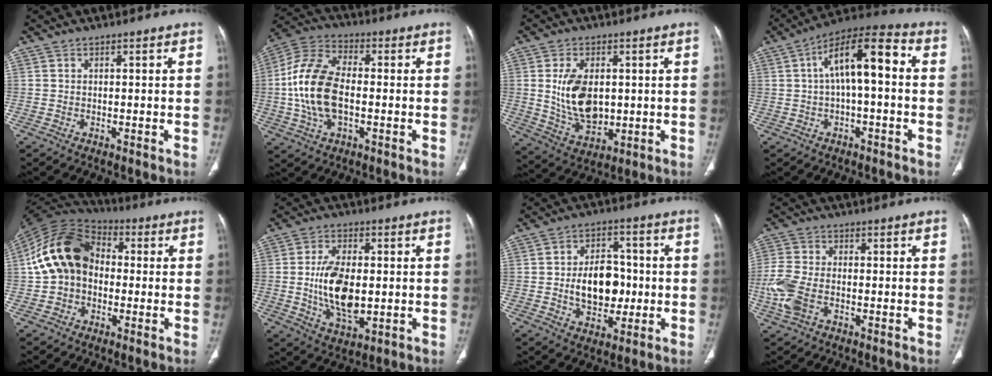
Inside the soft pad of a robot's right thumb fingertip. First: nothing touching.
{"total": 15.1, "force": [-1.2, 8.3, 12.6], "torque": [-0.263, 0.021, -0.026]}
{"total": 11.7, "force": [1.0, 7.3, 9.1], "torque": [-0.148, -0.014, 0.033]}
{"total": 12.5, "force": [1.2, 4.7, 11.6], "torque": [-0.191, 0.042, 0.011]}
{"total": 15.9, "force": [0.3, 11.9, 10.5], "torque": [-0.184, 0.036, -0.008]}
{"total": 12.4, "force": [-0.6, 6.5, 10.5], "torque": [-0.190, -0.009, -0.003]}
{"total": 12.0, "force": [-0.9, 8.3, 8.6], "torque": [-0.097, 0.020, -0.009]}
{"total": 8.5, "force": [-2.5, 5.0, 6.3], "torque": [-0.166, 0.006, -0.054]}